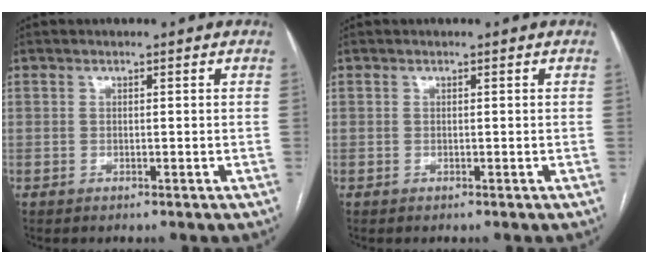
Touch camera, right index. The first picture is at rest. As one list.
[{"total": 0.0}]